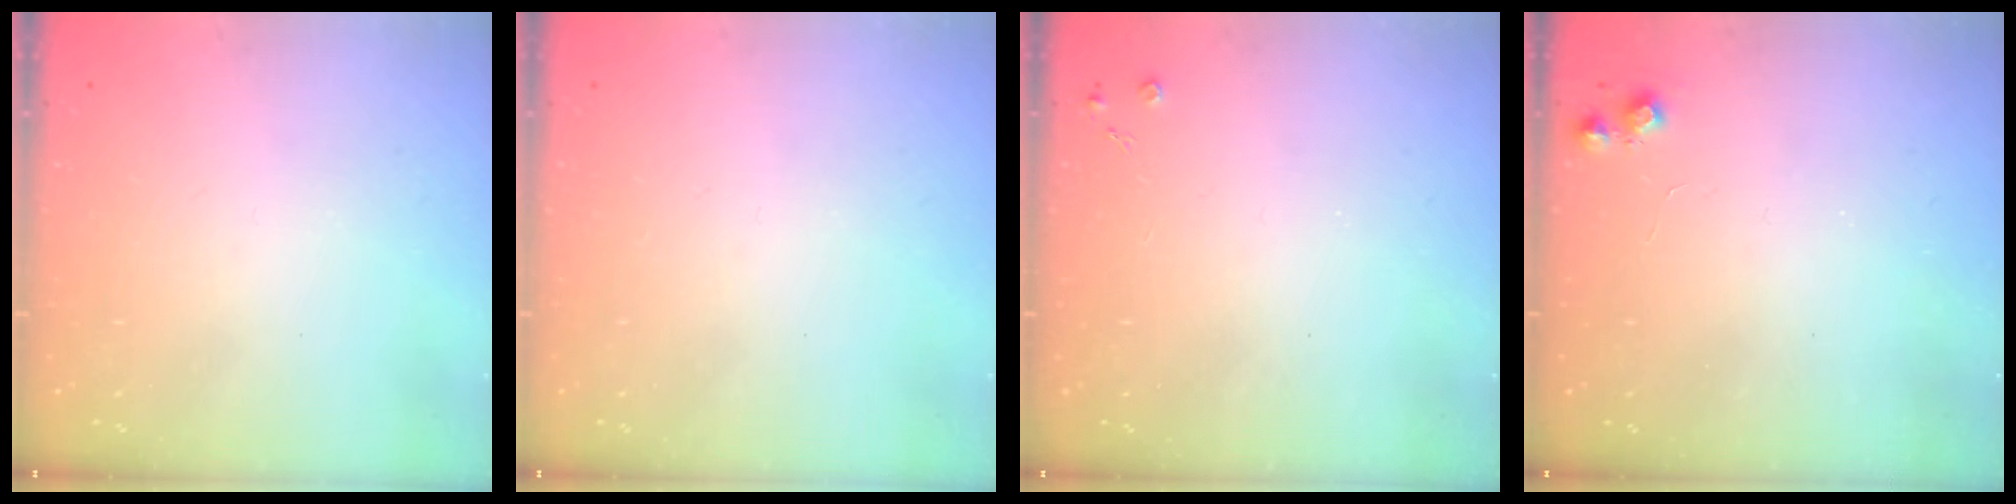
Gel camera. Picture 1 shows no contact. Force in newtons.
{"total": 0.0}
{"total": 2.5, "press": 2.5, "slide": 0.5}
{"total": 5.6, "press": 5.5, "slide": 0.8}